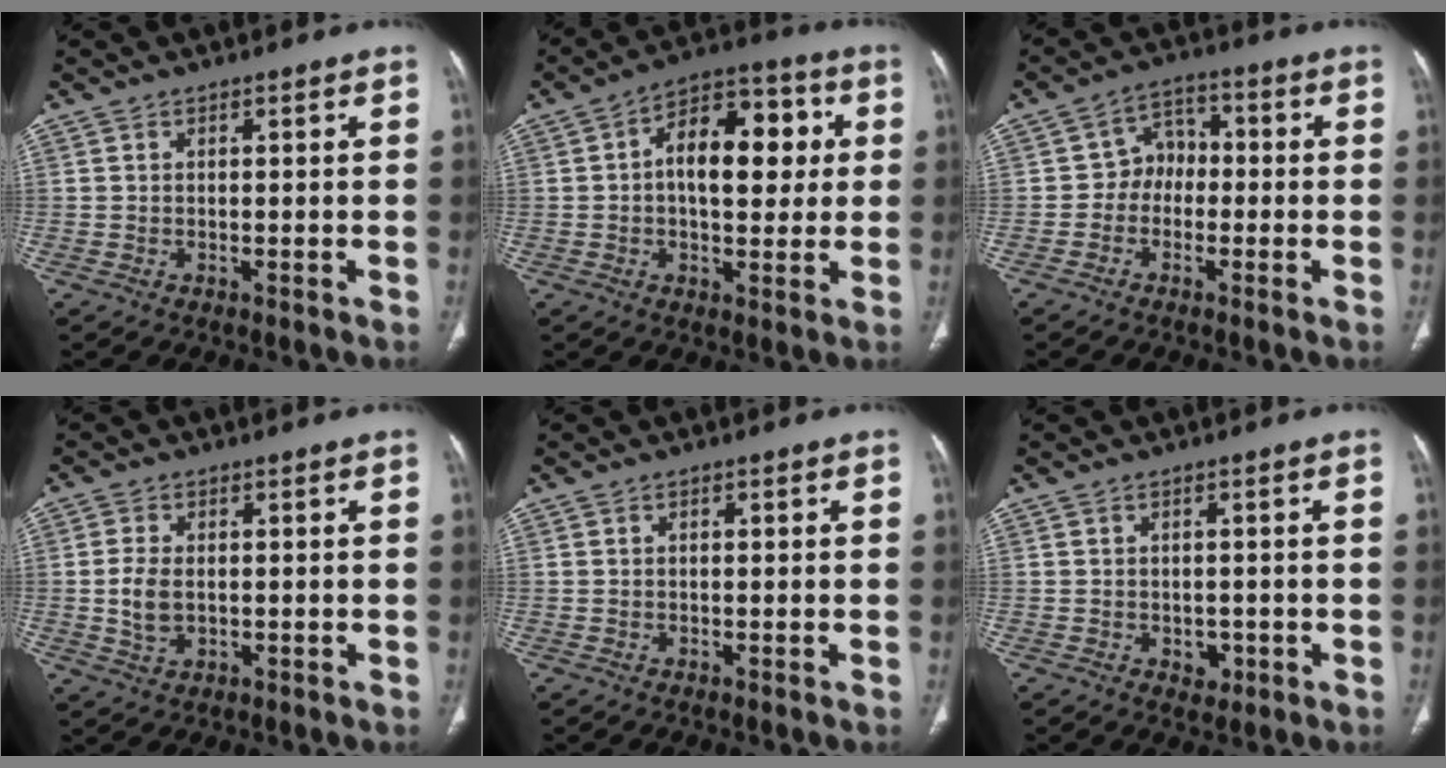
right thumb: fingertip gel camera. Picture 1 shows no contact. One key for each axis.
{"total": 14.6, "fx": 1.8, "fy": 8.2, "fz": 11.9, "tx": -0.148, "ty": 0.024, "tz": 0.021}
{"total": 6.1, "fx": -1.1, "fy": 4.9, "fz": 3.3, "tx": -0.025, "ty": 0.029, "tz": -0.034}
{"total": 5.1, "fx": -0.1, "fy": 3.2, "fz": 3.9, "tx": -0.082, "ty": -0.002, "tz": 0.002}
{"total": 0.8, "fx": 0.1, "fy": 0.3, "fz": 0.7, "tx": -0.017, "ty": 0.004, "tz": 0.004}
{"total": 2.4, "fx": -0.9, "fy": 1.9, "fz": 1.2, "tx": -0.007, "ty": 0.004, "tz": -0.007}